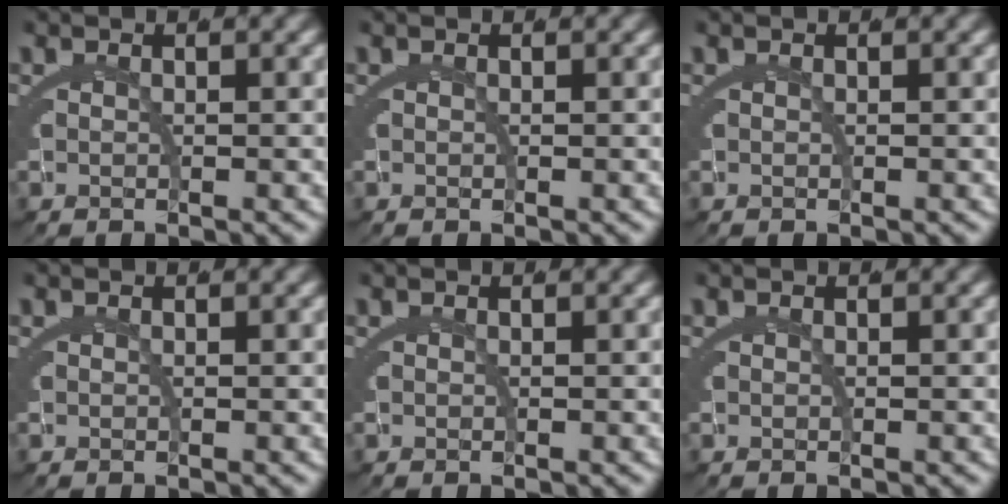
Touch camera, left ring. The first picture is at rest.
{"total": 0.0}
{"total": 0.0}
{"total": 0.0}
{"total": 0.0}
{"total": 0.0}